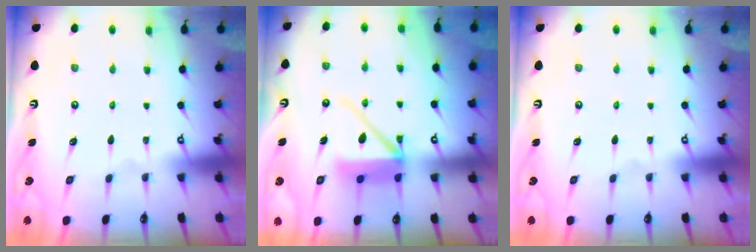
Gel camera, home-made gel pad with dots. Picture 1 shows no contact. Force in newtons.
{"total": 10.9, "press": 10.8, "slide": 1.3}
{"total": 0.0}